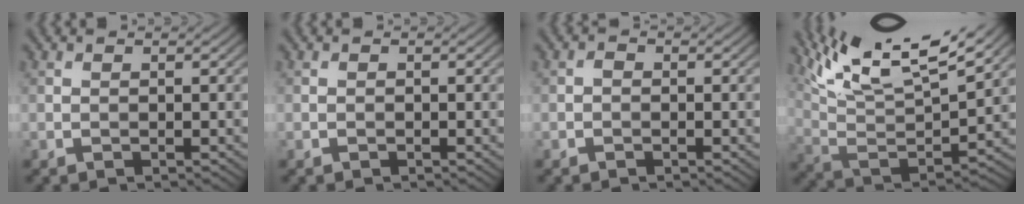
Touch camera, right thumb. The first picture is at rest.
{"total": 0.0}
{"total": 0.7, "force": [-0.4, 0.5, 0.4], "torque": [-0.006, 0.001, -0.010]}
{"total": 15.4, "force": [10.6, 4.1, 10.4], "torque": [-0.231, 0.004, 0.182]}